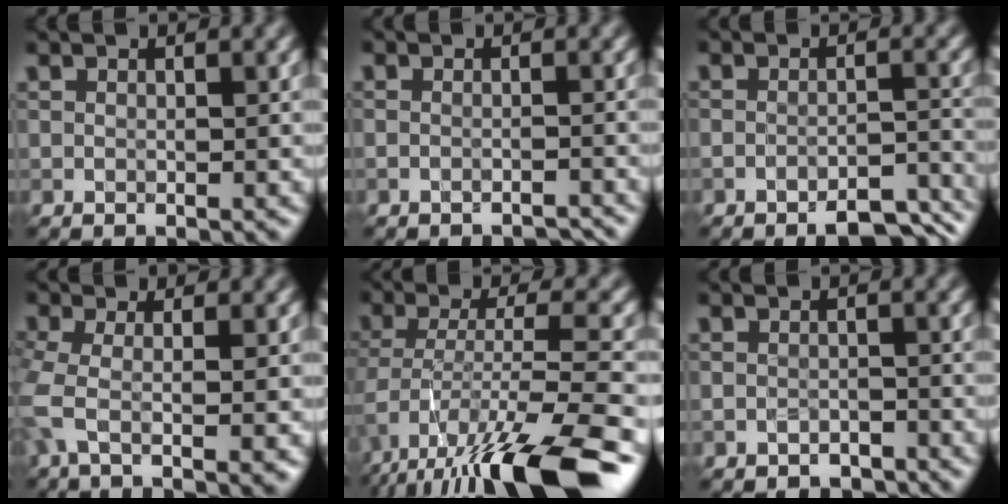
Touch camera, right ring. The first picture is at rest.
{"total": 1.2, "force": [-1.2, 0.0, 0.1], "torque": [0.000, -0.002, -0.021]}
{"total": 4.3, "force": [-3.5, 0.9, 2.3], "torque": [-0.035, -0.005, -0.044]}
{"total": 4.5, "force": [-1.2, 1.2, 4.2], "torque": [-0.090, -0.012, -0.029]}
{"total": 12.4, "force": [-7.9, 3.3, 9.0], "torque": [-0.168, -0.006, -0.122]}
{"total": 1.1, "force": [-1.0, 0.6, -0.1], "torque": [0.007, -0.004, -0.018]}